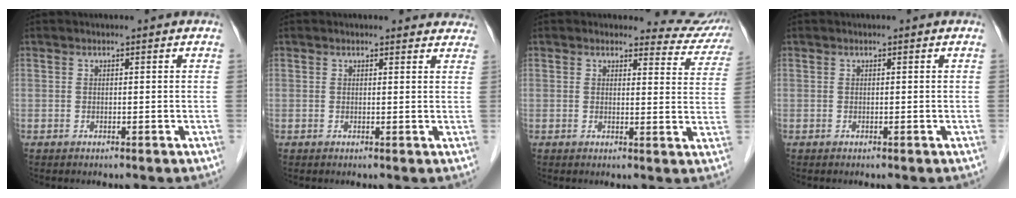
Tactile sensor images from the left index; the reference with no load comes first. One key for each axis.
{"total": 4.1, "fx": 3.8, "fy": 1.3, "fz": 0.4, "tx": 0.006, "ty": -0.003, "tz": 0.023}
{"total": 6.9, "fx": 6.6, "fy": 2.0, "fz": -0.7, "tx": 0.029, "ty": -0.025, "tz": 0.048}
{"total": 0.0}